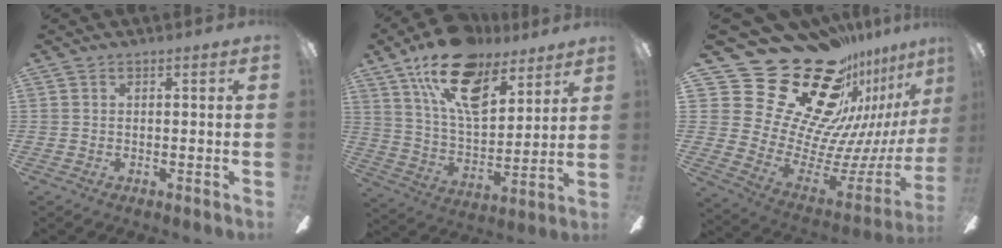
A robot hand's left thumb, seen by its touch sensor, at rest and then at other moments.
{"total": 20.3, "force": [13.4, 9.7, 11.9], "torque": [-0.213, -0.065, 0.239]}
{"total": 33.5, "force": [20.4, 19.0, 18.7], "torque": [-0.309, -0.185, 0.428]}